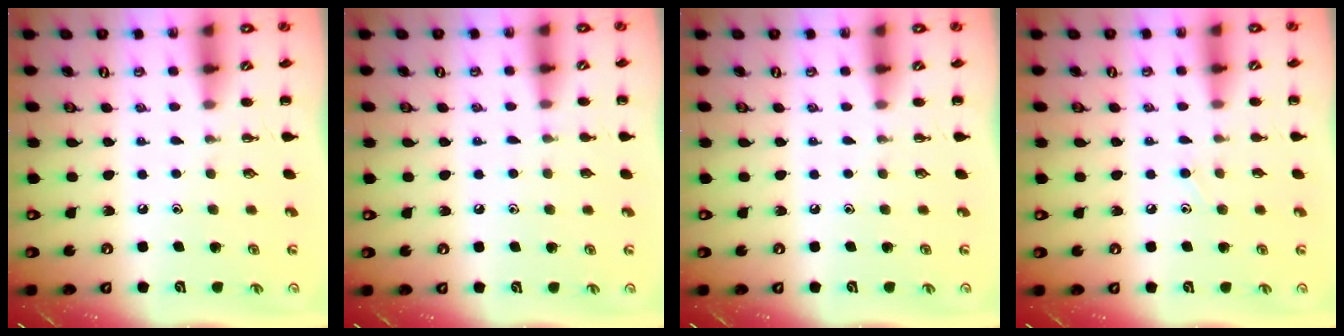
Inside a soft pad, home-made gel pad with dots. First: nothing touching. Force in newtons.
{"total": 2.6, "press": 2.4, "slide": 1.0}
{"total": 0.0}
{"total": 6.4, "press": 6.0, "slide": 2.1}